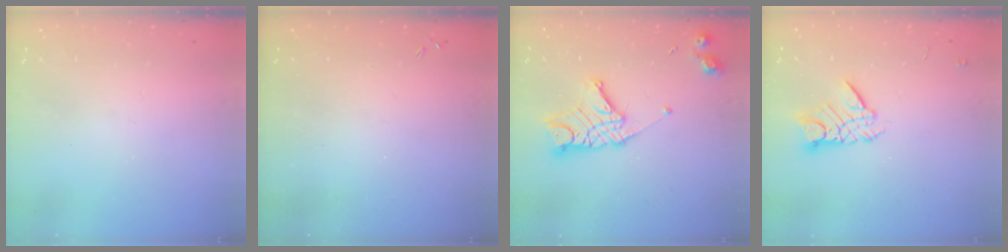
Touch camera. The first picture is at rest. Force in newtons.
{"total": 0.0}
{"total": 13.2, "press": 13.1, "slide": 1.2}
{"total": 10.0, "press": 10.0, "slide": 0.8}